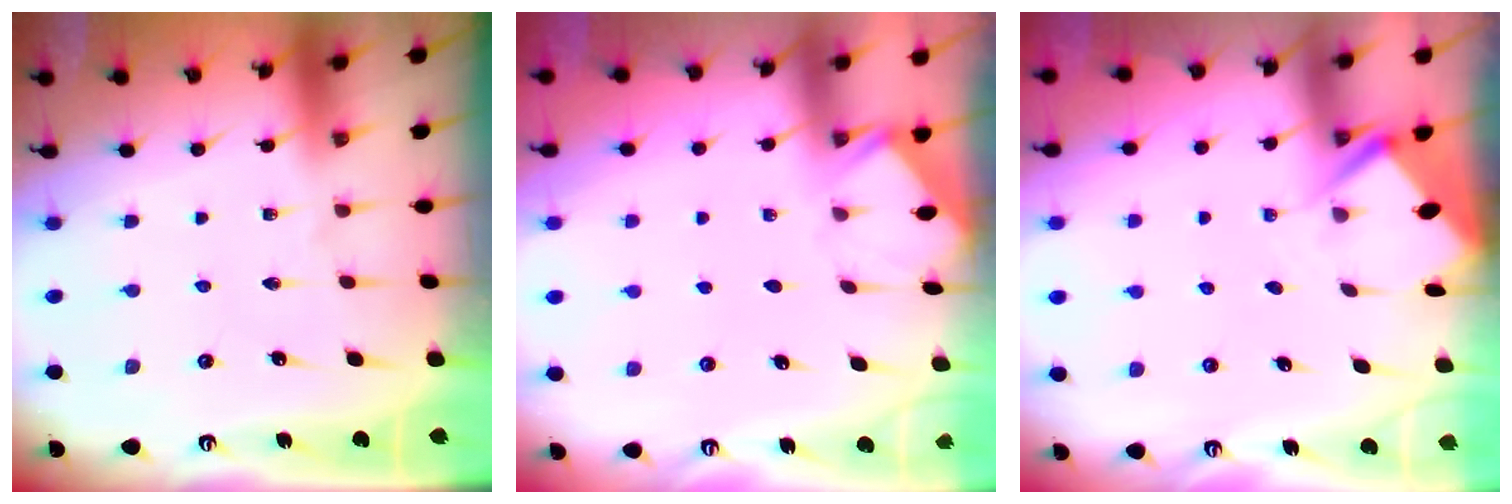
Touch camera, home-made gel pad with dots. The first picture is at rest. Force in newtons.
{"total": 1.6, "press": 1.6, "slide": 0.1}
{"total": 2.6, "press": 2.6, "slide": 0.1}